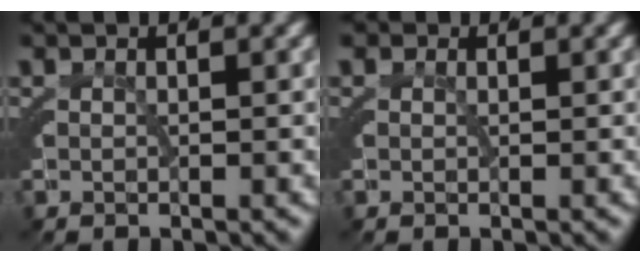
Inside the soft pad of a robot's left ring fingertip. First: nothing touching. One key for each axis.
{"total": 0.8, "fx": 0.5, "fy": 0.6, "fz": 0.3, "tx": -0.012, "ty": -0.006, "tz": 0.010}